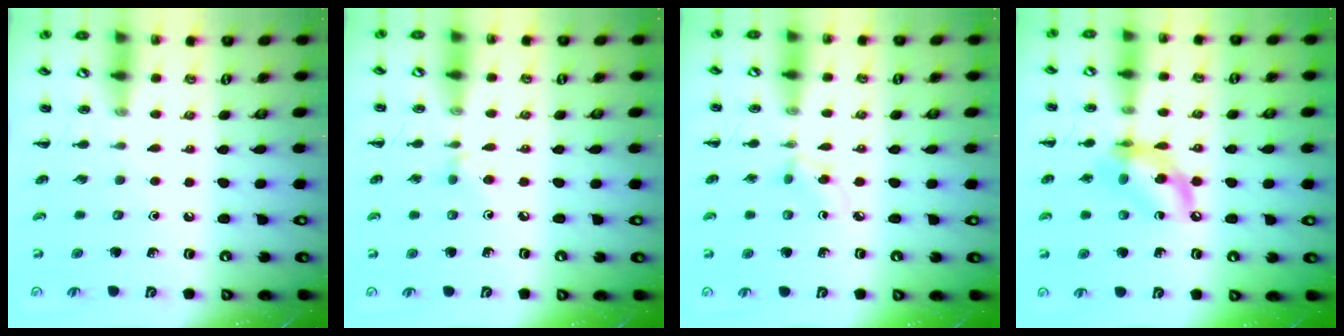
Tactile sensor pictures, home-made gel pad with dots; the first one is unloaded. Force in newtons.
{"total": 5.1, "press": 4.8, "slide": 1.7}
{"total": 2.7, "press": 2.5, "slide": 1.1}
{"total": 12.2, "press": 12.0, "slide": 2.6}